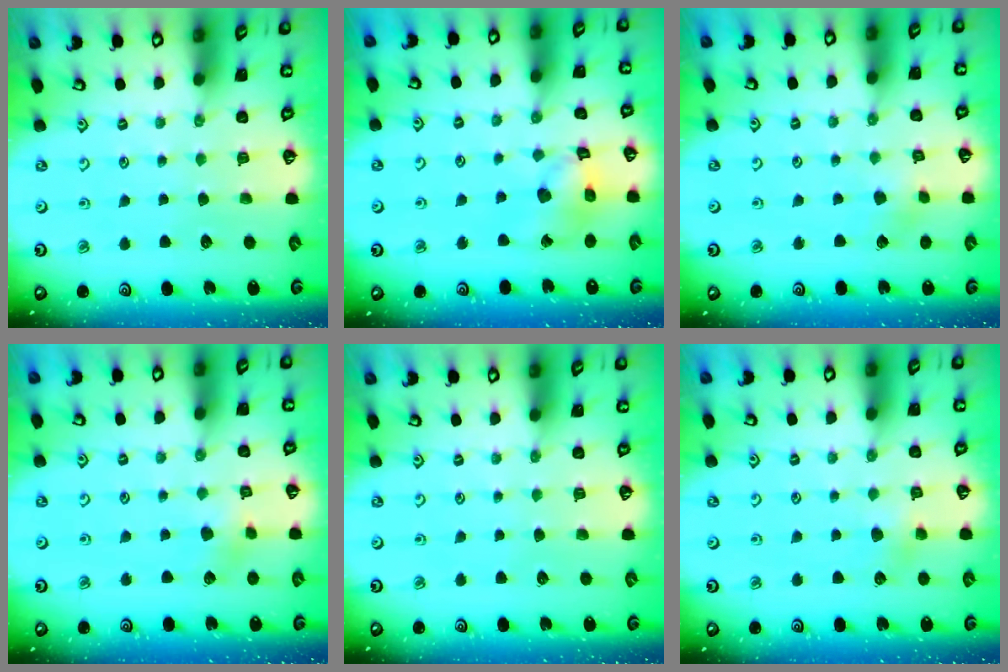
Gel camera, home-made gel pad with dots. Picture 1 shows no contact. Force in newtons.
{"total": 12.1, "press": 12.0, "slide": 1.4}
{"total": 2.7, "press": 2.7, "slide": 0.3}
{"total": 5.0, "press": 4.9, "slide": 0.8}
{"total": 0.0}
{"total": 4.3, "press": 4.3, "slide": 0.5}